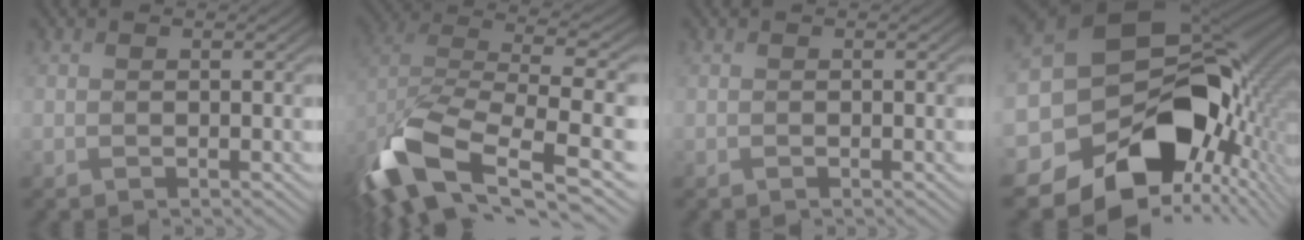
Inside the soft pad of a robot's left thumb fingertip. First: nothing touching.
{"total": 14.8, "force": [-6.5, 6.0, 11.9], "torque": [-0.292, -0.029, -0.108]}
{"total": 0.0}
{"total": 17.7, "force": [-4.4, 13.4, 10.7], "torque": [-0.216, -0.038, -0.056]}